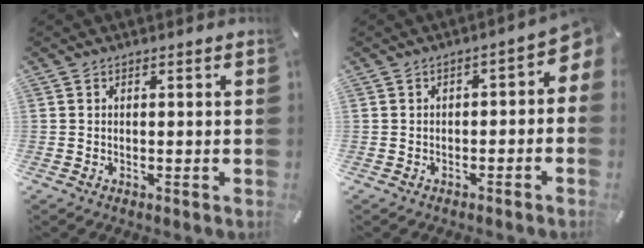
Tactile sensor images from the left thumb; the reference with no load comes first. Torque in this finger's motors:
{"motor_torque": [0.41, 0.15, 0.16, -0.06, 0.05]}